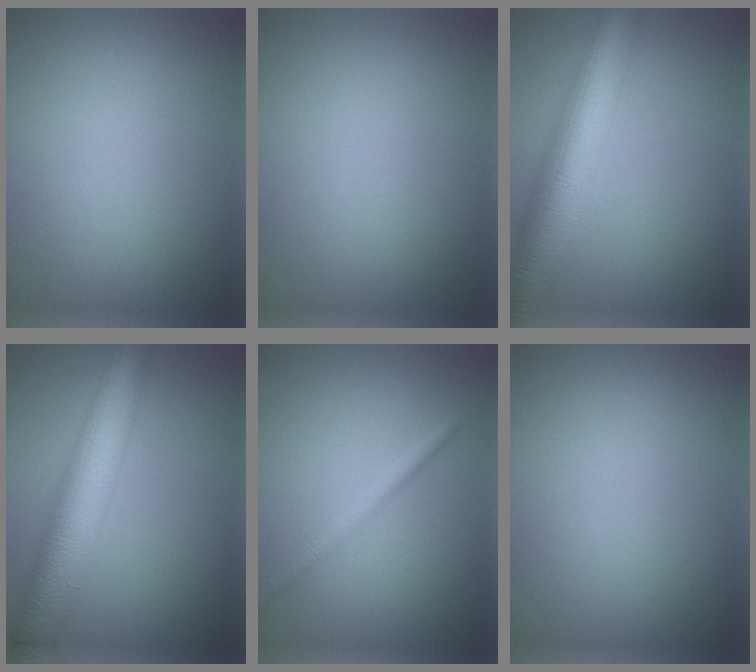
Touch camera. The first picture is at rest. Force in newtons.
{"total": 0.0}
{"total": 9.8, "press": 9.8, "slide": 0.1}
{"total": 9.1, "press": 9.1, "slide": 0.3}
{"total": 1.9, "press": 1.9, "slide": 0.1}
{"total": 0.0}